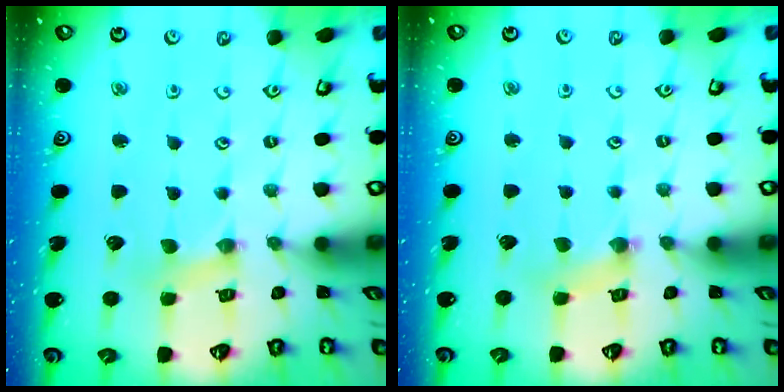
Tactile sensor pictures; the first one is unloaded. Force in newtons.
{"total": 1.2, "press": 1.2, "slide": 0.2}